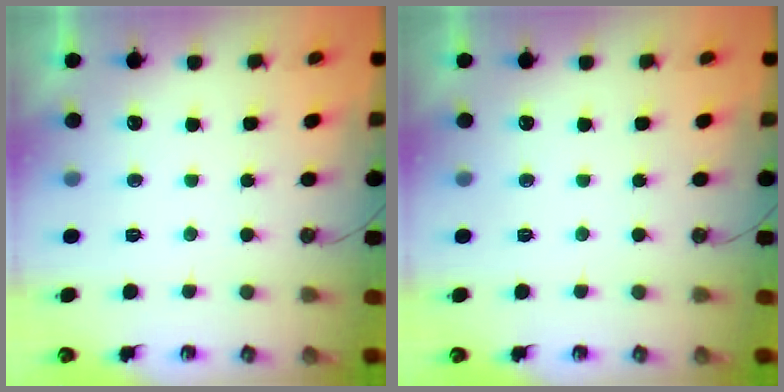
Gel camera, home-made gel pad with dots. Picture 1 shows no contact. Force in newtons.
{"total": 0.0}